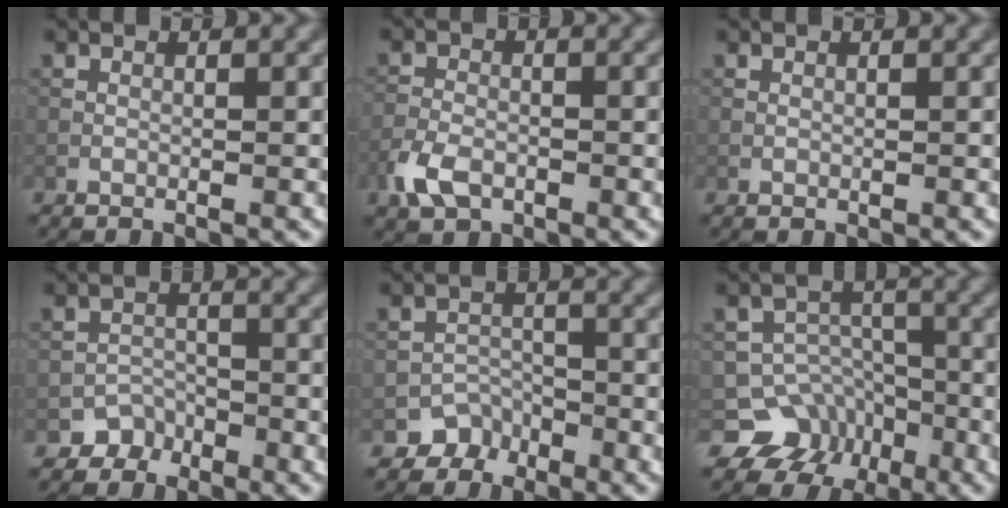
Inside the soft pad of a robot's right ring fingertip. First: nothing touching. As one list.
[{"total": 3.3, "force": [-1.7, 2.1, 1.9], "torque": [-0.042, -0.004, -0.039]}, {"total": 0.0}, {"total": 2.4, "force": [-1.8, 1.6, -0.3], "torque": [0.020, 0.004, -0.025]}, {"total": 2.8, "force": [-2.1, 1.9, -0.1], "torque": [0.021, 0.003, -0.029]}, {"total": 6.9, "force": [-4.5, 5.2, 0.9], "torque": [0.012, 0.001, -0.065]}]